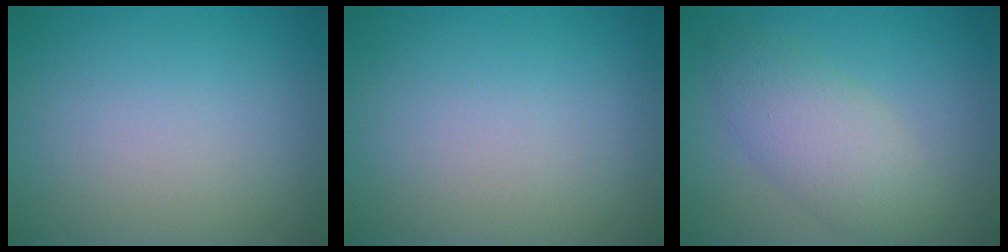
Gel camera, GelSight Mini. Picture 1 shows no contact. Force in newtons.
{"total": 0.0}
{"total": 4.3, "press": 4.3, "slide": 0.2}